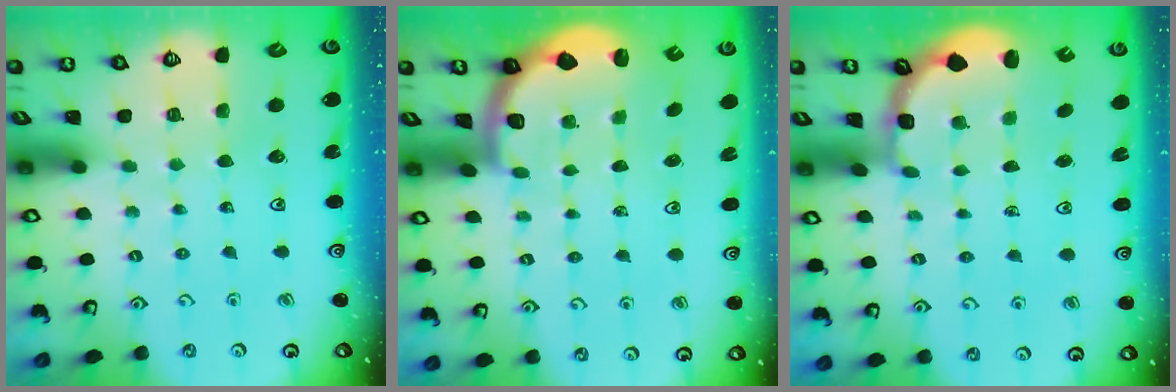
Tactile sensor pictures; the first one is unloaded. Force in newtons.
{"total": 1.9, "press": 1.8, "slide": 0.5}
{"total": 2.7, "press": 2.1, "slide": 1.7}